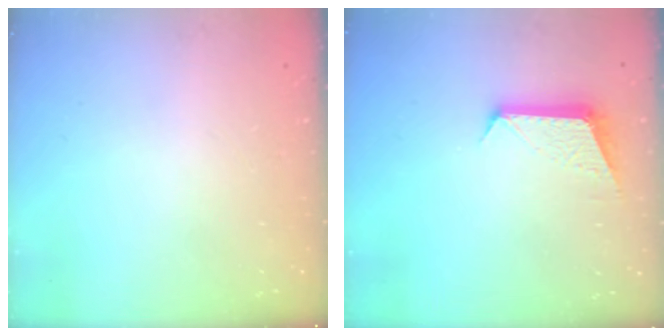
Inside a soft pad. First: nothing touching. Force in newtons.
{"total": 9.0, "press": 9.0, "slide": 0.5}